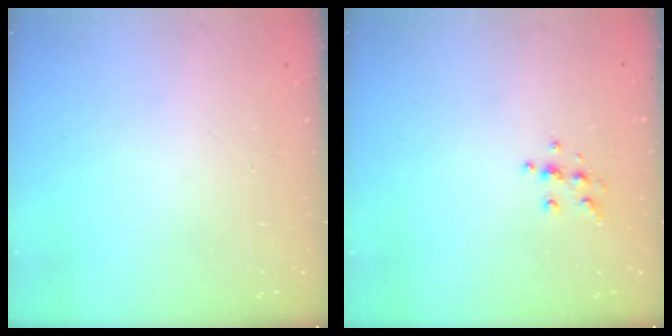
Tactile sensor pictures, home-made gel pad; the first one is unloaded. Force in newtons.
{"total": 6.2, "press": 6.2, "slide": 0.6}